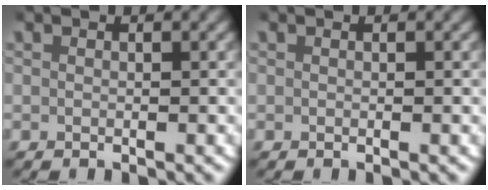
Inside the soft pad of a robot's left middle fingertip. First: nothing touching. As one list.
[{"total": 0.0}]